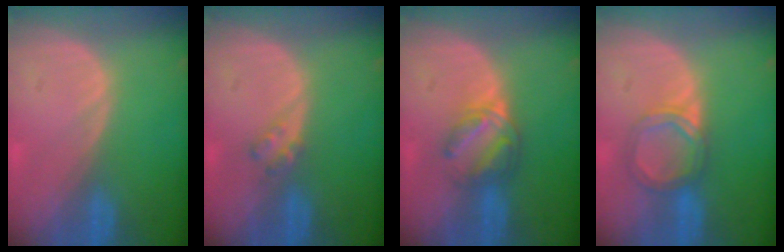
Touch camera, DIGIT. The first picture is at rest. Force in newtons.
{"total": 2.0, "press": 2.0, "slide": 0.2}
{"total": 6.2, "press": 5.3, "slide": 3.2}
{"total": 4.5, "press": 4.5, "slide": 0.4}